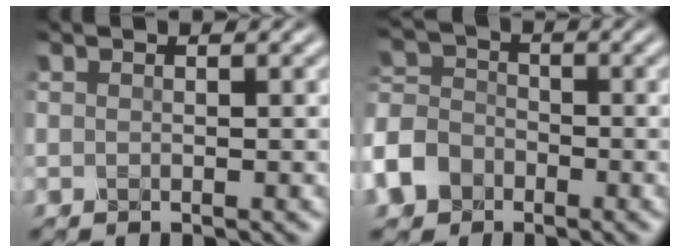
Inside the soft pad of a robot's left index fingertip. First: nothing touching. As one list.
[{"total": 7.3, "force": [-4.3, 5.4, 2.6], "torque": [-0.056, -0.018, -0.088]}]